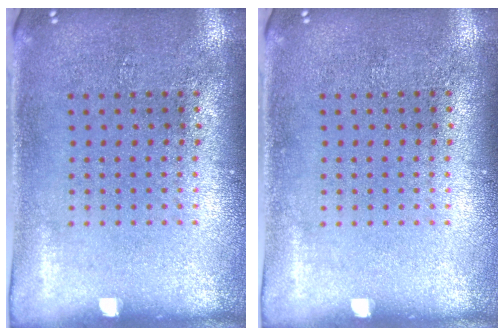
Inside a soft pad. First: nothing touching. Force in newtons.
{"total": 0.0}